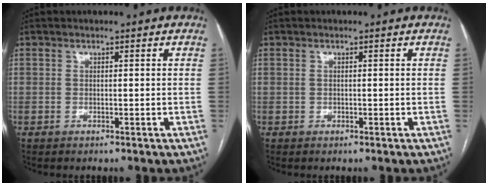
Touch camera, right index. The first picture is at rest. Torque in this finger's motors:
{"motor_torque": [-0.07, -0.03, -0.04, 0.01]}